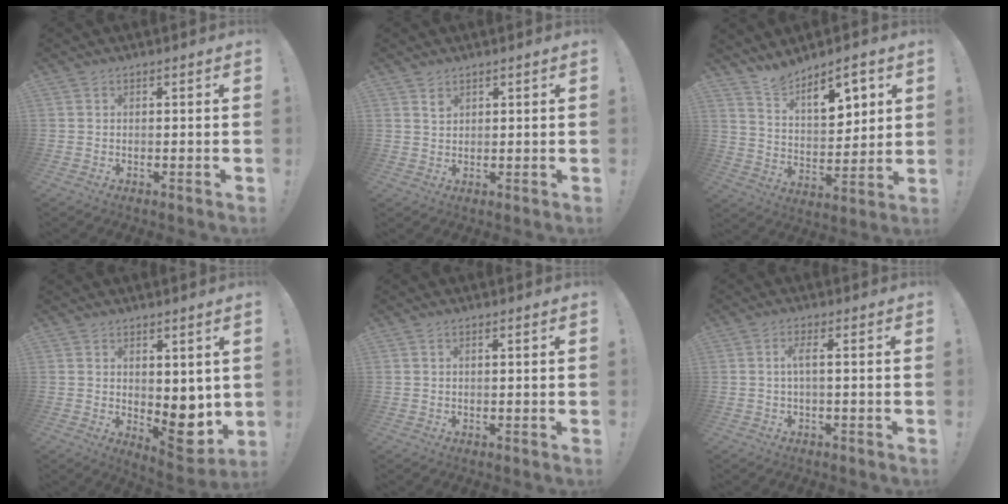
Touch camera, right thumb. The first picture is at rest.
{"total": 1.9, "force": [1.4, 1.1, 0.7], "torque": [-0.005, -0.008, 0.024]}
{"total": 12.2, "force": [9.0, 5.0, 6.6], "torque": [-0.092, -0.057, 0.159]}
{"total": 8.3, "force": [0.2, 5.3, 6.3], "torque": [-0.047, -0.020, 0.015]}
{"total": 0.9, "force": [0.3, 0.0, 0.8], "torque": [-0.024, 0.003, 0.007]}
{"total": 3.5, "force": [0.1, 0.2, 3.5], "torque": [-0.069, -0.002, -0.003]}